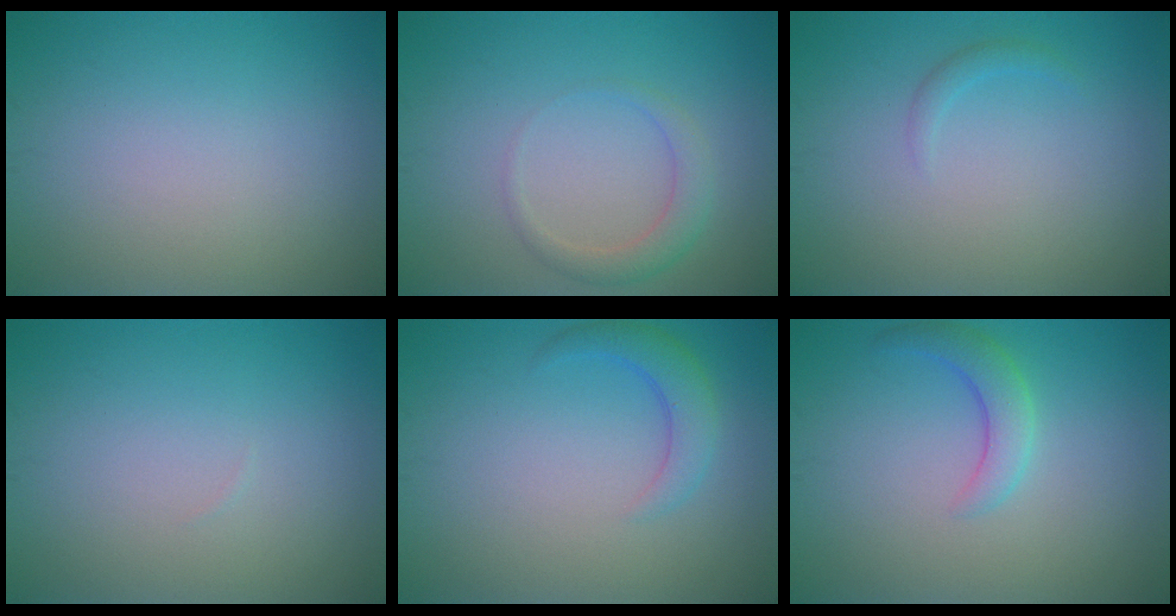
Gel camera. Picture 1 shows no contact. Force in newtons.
{"total": 2.1, "press": 2.1, "slide": 0.1}
{"total": 0.9, "press": 0.9, "slide": 0.0}
{"total": 0.0}
{"total": 2.6, "press": 2.6, "slide": 0.2}
{"total": 2.6, "press": 2.6, "slide": 0.1}